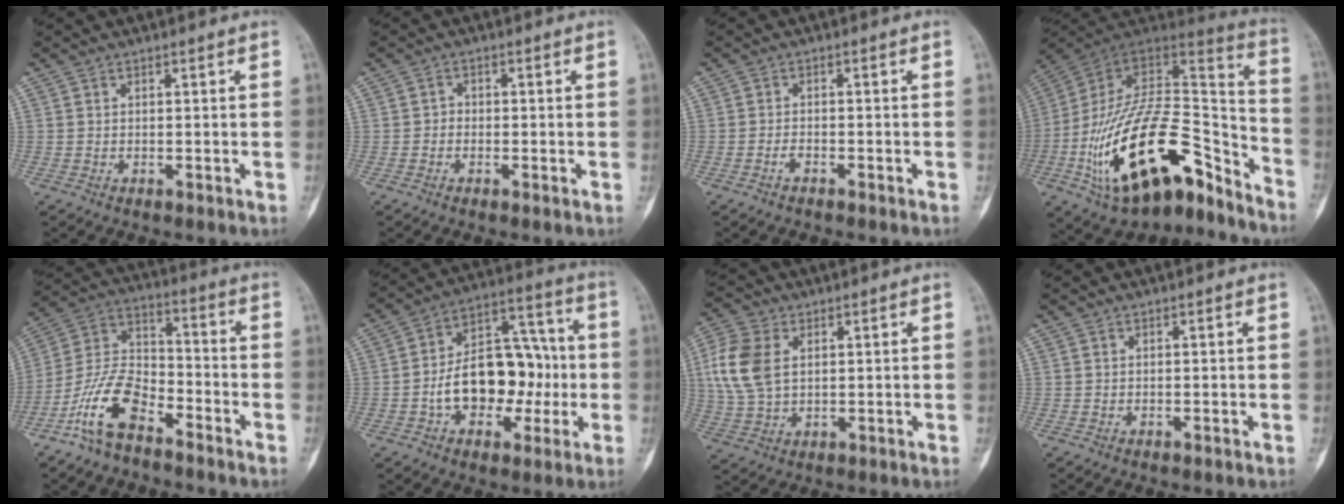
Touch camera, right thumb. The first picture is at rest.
{"total": 1.3, "force": [-0.6, 1.1, 0.5], "torque": [0.002, 0.005, -0.018]}
{"total": 1.5, "force": [-1.0, 0.7, 0.8], "torque": [-0.019, 0.007, -0.019]}
{"total": 30.4, "force": [-16.1, 14.1, 21.5], "torque": [-0.355, 0.083, -0.260]}
{"total": 13.0, "force": [-8.0, 6.2, 8.1], "torque": [-0.163, 0.059, -0.163]}
{"total": 18.0, "force": [-2.2, 11.8, 13.4], "torque": [-0.176, 0.044, -0.029]}
{"total": 10.7, "force": [2.1, 7.0, 7.8], "torque": [-0.178, 0.005, 0.044]}
{"total": 0.0}